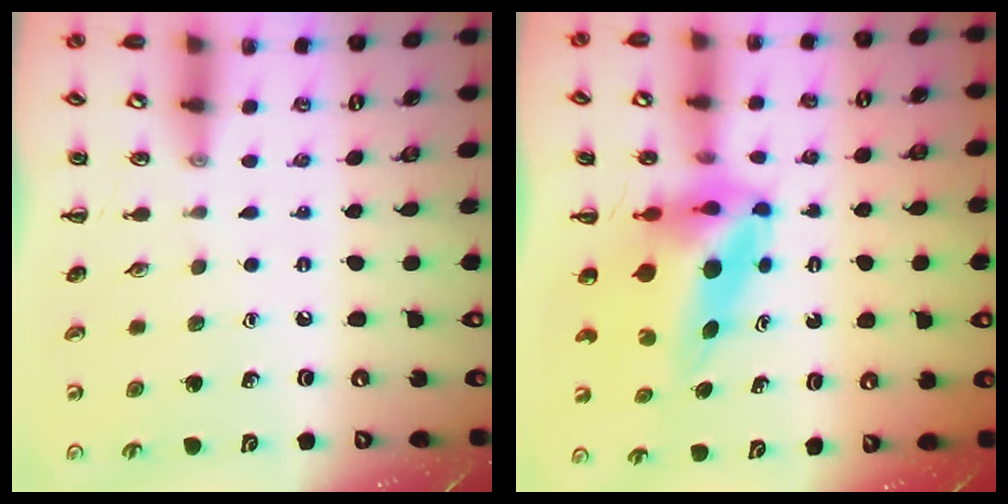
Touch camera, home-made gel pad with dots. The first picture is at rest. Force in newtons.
{"total": 7.5, "press": 7.3, "slide": 1.7}